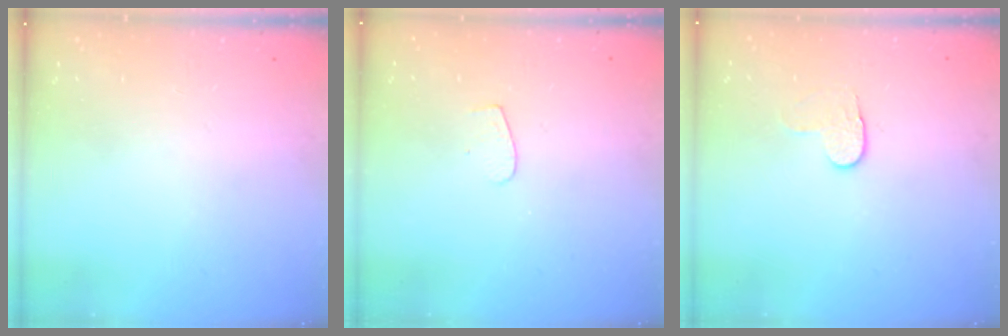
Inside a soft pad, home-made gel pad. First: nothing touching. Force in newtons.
{"total": 4.0, "press": 4.0, "slide": 0.4}
{"total": 4.0, "press": 4.0, "slide": 0.5}